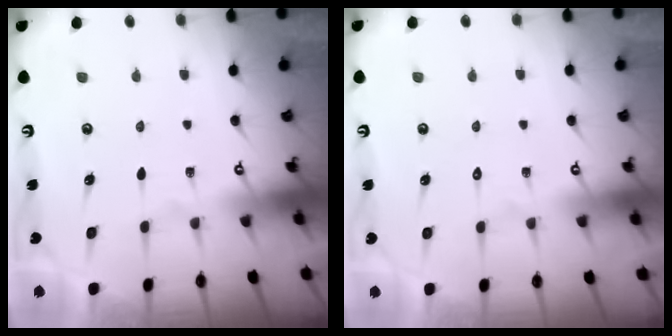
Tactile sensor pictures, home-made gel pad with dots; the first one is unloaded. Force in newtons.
{"total": 1.7, "press": 1.7, "slide": 0.1}